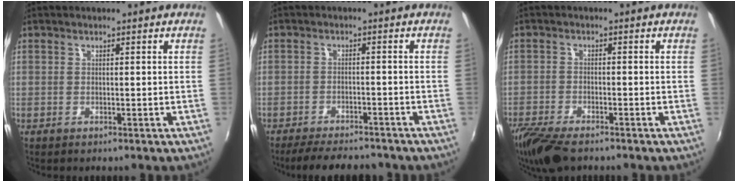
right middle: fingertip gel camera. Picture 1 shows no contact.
{"total": 8.8, "force": [-7.6, 2.4, 3.7], "torque": [-0.088, -0.009, -0.115]}
{"total": 10.1, "force": [-8.0, 2.9, 5.4], "torque": [-0.137, -0.038, -0.147]}